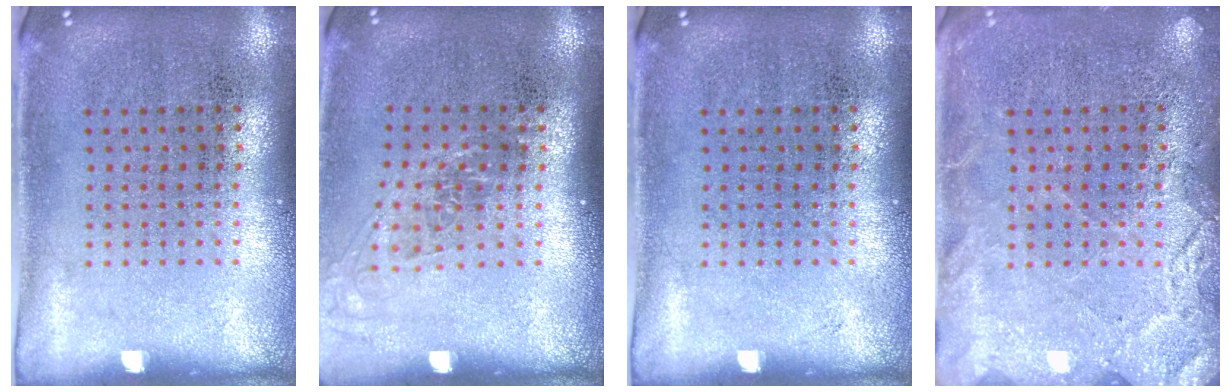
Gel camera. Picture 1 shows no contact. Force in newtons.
{"total": 1.2, "press": 1.0, "slide": 0.8}
{"total": 0.0}
{"total": 3.5, "press": 3.4, "slide": 0.5}